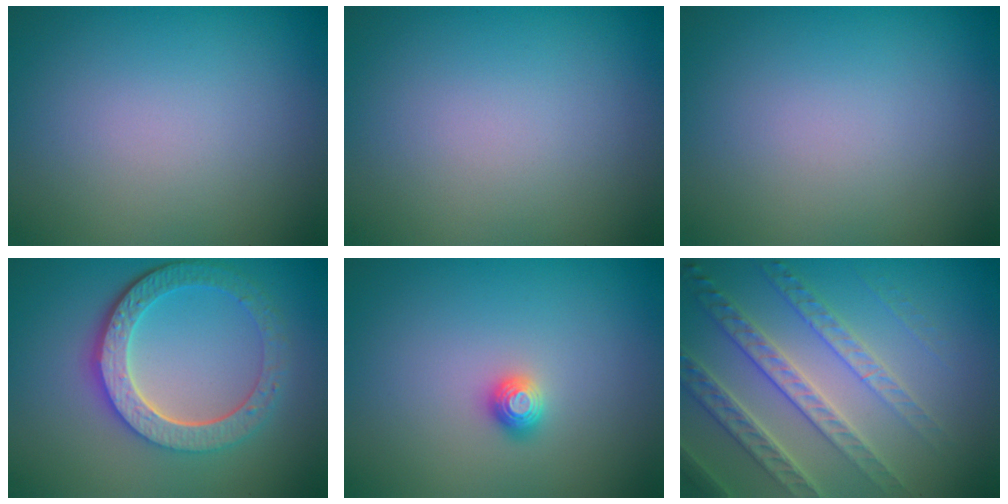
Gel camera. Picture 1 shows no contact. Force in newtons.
{"total": 0.0}
{"total": 0.0}
{"total": 5.8, "press": 4.5, "slide": 3.6}
{"total": 1.1, "press": 1.0, "slide": 0.3}
{"total": 6.0, "press": 4.6, "slide": 3.8}